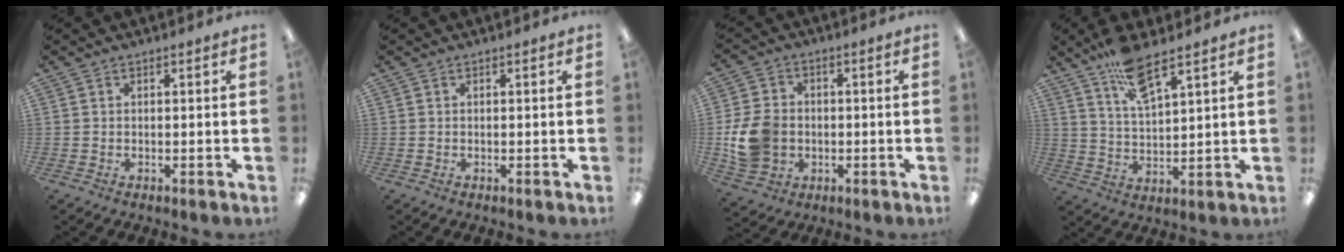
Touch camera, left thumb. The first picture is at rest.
{"total": 0.0}
{"total": 11.0, "force": [-1.3, 9.0, 6.2], "torque": [-0.141, 0.019, -0.019]}
{"total": 10.3, "force": [7.7, 2.9, 6.3], "torque": [-0.109, -0.038, 0.135]}